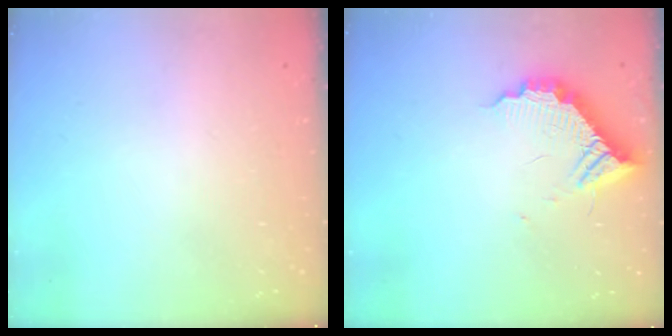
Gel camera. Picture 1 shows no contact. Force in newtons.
{"total": 11.9, "press": 11.8, "slide": 0.8}